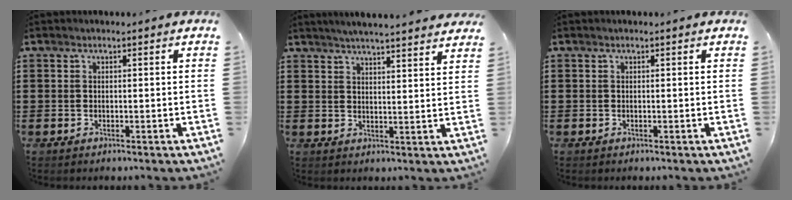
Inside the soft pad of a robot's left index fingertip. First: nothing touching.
{"total": 3.8, "force": [3.7, -0.4, 0.8], "torque": [-0.029, -0.018, 0.064]}
{"total": 0.0}